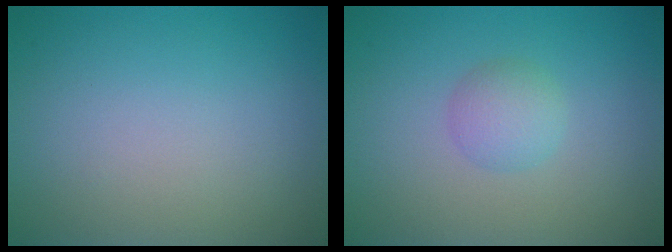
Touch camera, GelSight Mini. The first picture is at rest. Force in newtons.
{"total": 2.1, "press": 2.1, "slide": 0.1}